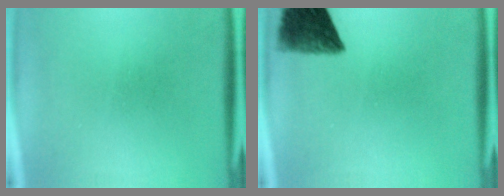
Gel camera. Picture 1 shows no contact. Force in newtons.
{"total": 8.8}